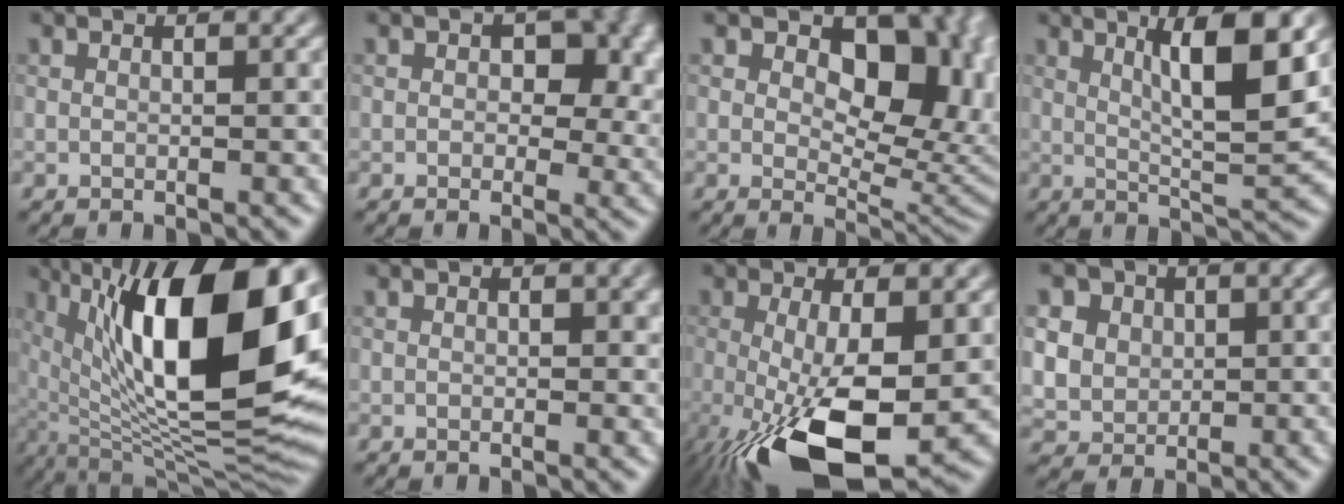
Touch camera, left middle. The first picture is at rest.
{"total": 6.9, "force": [1.3, 4.5, 5.1], "torque": [-0.072, -0.003, 0.037]}
{"total": 10.4, "force": [2.9, 6.7, 7.4], "torque": [-0.086, -0.006, 0.061]}
{"total": 7.2, "force": [2.2, 1.4, 6.7], "torque": [-0.106, -0.006, 0.054]}
{"total": 16.5, "force": [4.1, 6.7, 14.5], "torque": [-0.229, 0.007, 0.080]}
{"total": 0.9, "force": [0.3, 0.3, 0.8], "torque": [-0.004, 0.001, 0.014]}
{"total": 11.5, "force": [-4.1, 3.5, 10.2], "torque": [-0.197, -0.026, -0.051]}
{"total": 8.5, "force": [3.4, 6.9, 3.6], "torque": [-0.094, 0.032, 0.056]}